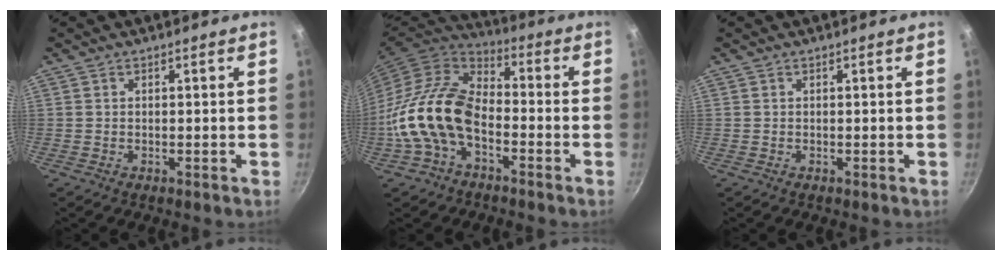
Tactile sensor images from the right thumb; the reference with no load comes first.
{"total": 16.5, "force": [-4.7, 10.3, 12.0], "torque": [-0.210, 0.046, -0.106]}
{"total": 0.0}